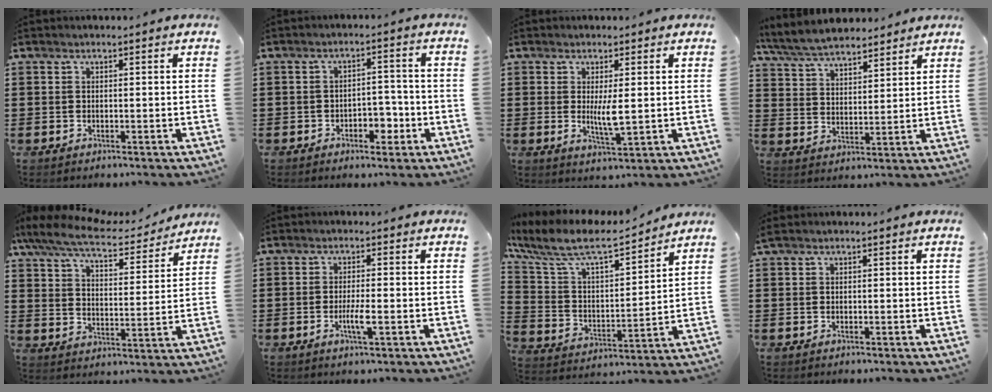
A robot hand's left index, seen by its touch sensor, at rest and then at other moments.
{"total": 3.7, "force": [-2.1, 2.1, 2.3], "torque": [-0.043, 0.006, -0.042]}
{"total": 4.4, "force": [0.5, 0.8, 4.3], "torque": [-0.079, -0.009, 0.004]}
{"total": 6.5, "force": [6.0, 1.5, 1.9], "torque": [-0.061, -0.018, 0.109]}
{"total": 8.2, "force": [7.2, 1.2, 3.7], "torque": [-0.101, -0.035, 0.125]}
{"total": 3.4, "force": [-0.9, 0.4, 3.2], "torque": [-0.062, -0.003, -0.019]}
{"total": 8.5, "force": [7.1, 1.9, 4.3], "torque": [-0.115, -0.043, 0.116]}
{"total": 0.0}